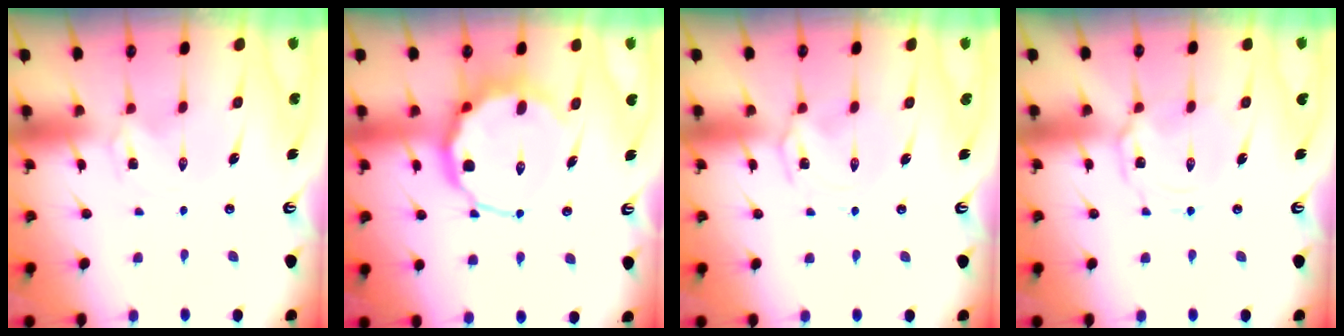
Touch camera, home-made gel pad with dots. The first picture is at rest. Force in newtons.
{"total": 12.0, "press": 11.7, "slide": 2.4}
{"total": 1.2, "press": 1.1, "slide": 0.4}
{"total": 3.9, "press": 3.9, "slide": 0.4}